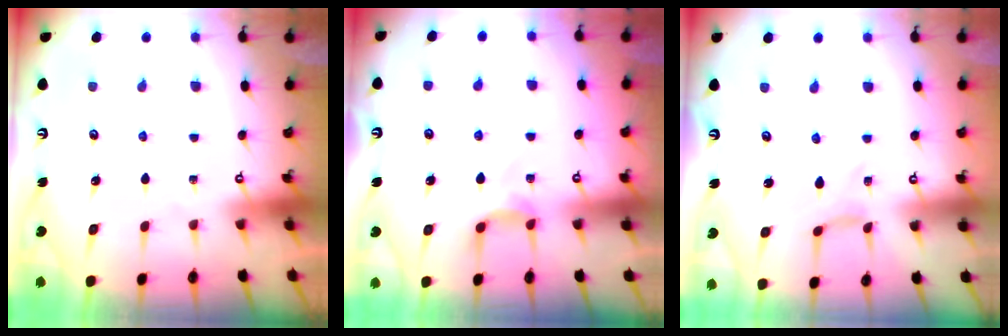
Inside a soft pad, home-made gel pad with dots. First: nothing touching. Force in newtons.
{"total": 2.8, "press": 2.8, "slide": 0.3}
{"total": 0.6, "press": 0.5, "slide": 0.3}